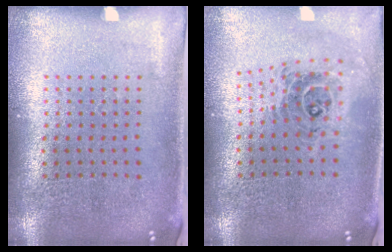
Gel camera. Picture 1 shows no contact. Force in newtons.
{"total": 0.9, "press": 0.9, "slide": 0.1}